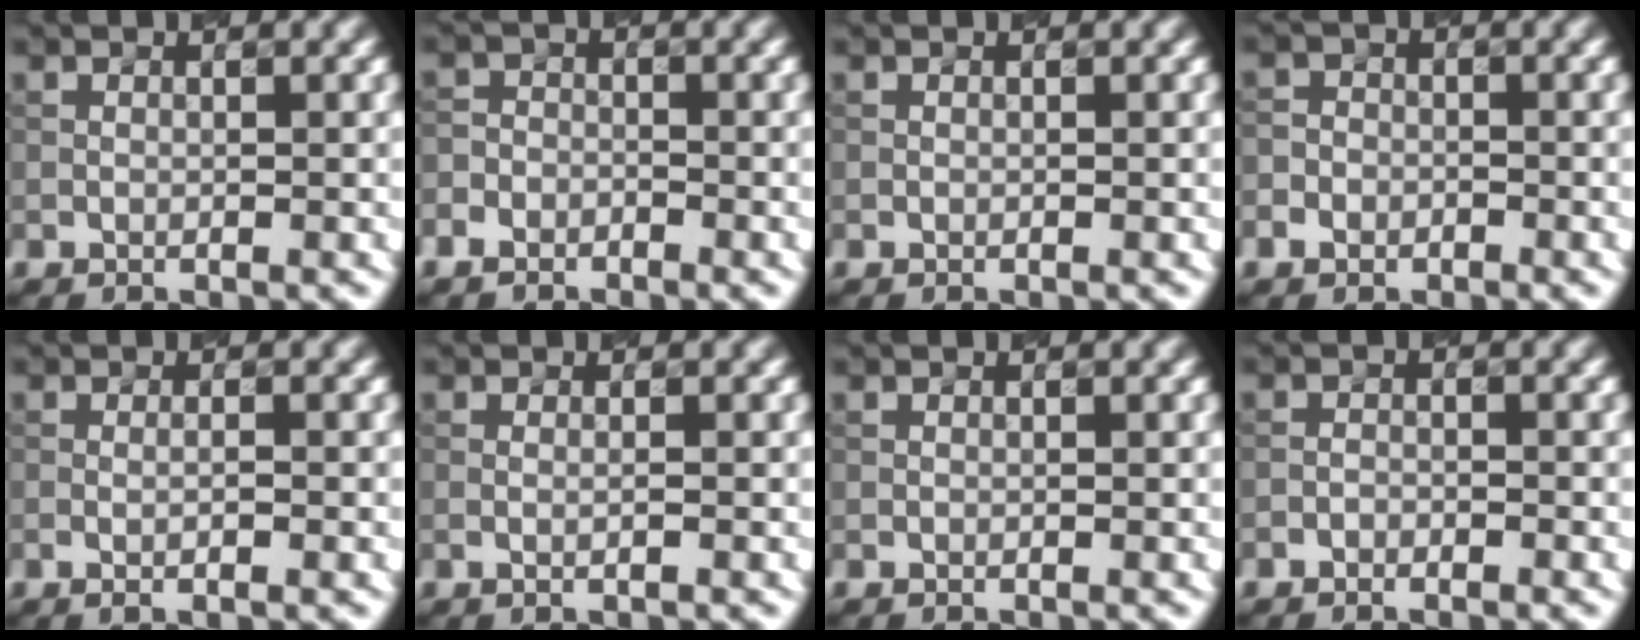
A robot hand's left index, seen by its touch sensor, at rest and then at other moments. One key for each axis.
{"total": 2.1, "fx": -1.6, "fy": 1.3, "fz": 0.5, "tx": -0.002, "ty": 0.002, "tz": -0.041}
{"total": 0.0}
{"total": 2.5, "fx": -1.3, "fy": 2.0, "fz": 0.7, "tx": 0.003, "ty": 0.002, "tz": -0.031}
{"total": 1.7, "fx": -0.2, "fy": 0.3, "fz": 1.7, "tx": -0.022, "ty": -0.010, "tz": -0.009}
{"total": 1.2, "fx": 0.0, "fy": 0.4, "fz": 1.1, "tx": -0.013, "ty": -0.009, "tz": -0.007}
{"total": 0.0}
{"total": 1.0, "fx": -0.7, "fy": 0.5, "fz": 0.5, "tx": -0.008, "ty": 0.001, "tz": -0.015}